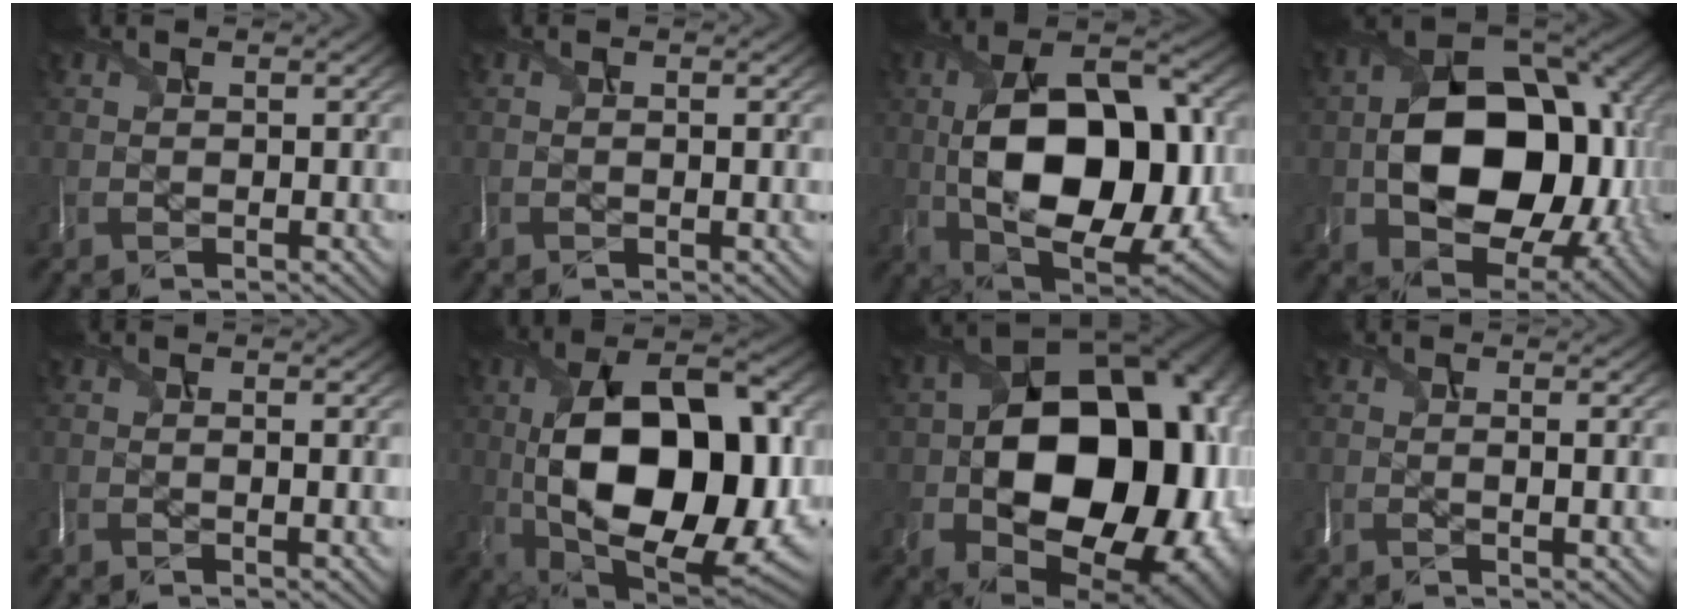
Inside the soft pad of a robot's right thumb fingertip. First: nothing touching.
{"total": 1.5, "force": [-0.1, 0.4, 1.4], "torque": [-0.020, 0.006, 0.003]}
{"total": 16.4, "force": [-0.1, 9.7, 13.2], "torque": [-0.253, 0.000, 0.014]}
{"total": 14.7, "force": [-1.3, 10.7, 10.0], "torque": [-0.185, -0.021, -0.002]}
{"total": 2.4, "force": [0.0, 0.7, 2.3], "torque": [-0.033, 0.008, 0.007]}
{"total": 17.9, "force": [0.1, 10.1, 14.8], "torque": [-0.273, -0.005, 0.018]}
{"total": 20.4, "force": [-1.9, 14.8, 13.9], "torque": [-0.217, -0.046, 0.009]}
{"total": 3.4, "force": [-0.1, 0.9, 3.3], "torque": [-0.048, 0.007, 0.008]}